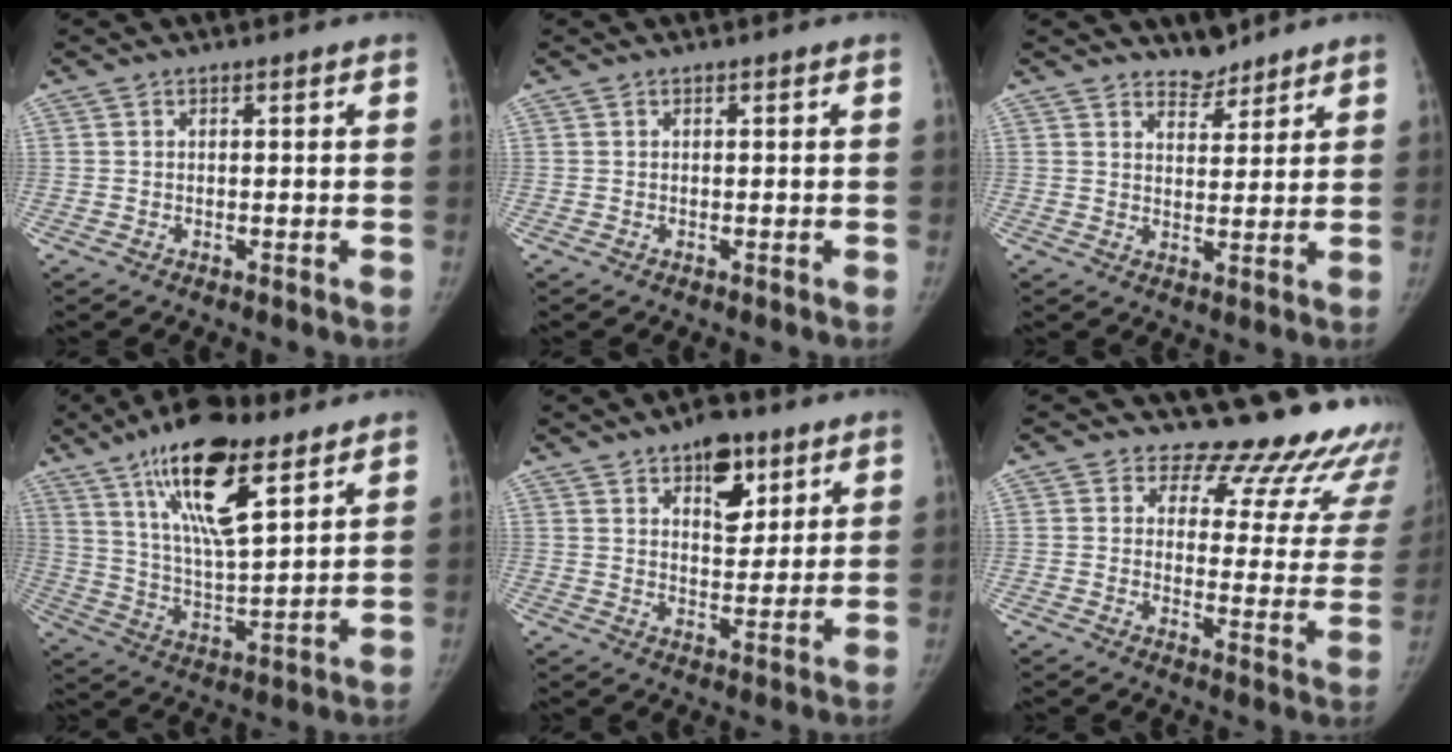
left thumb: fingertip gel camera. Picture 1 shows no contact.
{"total": 0.0}
{"total": 4.1, "force": [3.7, 1.6, 0.4], "torque": [0.014, -0.032, 0.062]}
{"total": 18.3, "force": [10.6, 6.0, 13.7], "torque": [-0.217, -0.046, 0.191]}
{"total": 9.5, "force": [5.3, 5.1, 6.0], "torque": [-0.056, -0.027, 0.080]}
{"total": 19.5, "force": [18.1, 6.2, 3.7], "torque": [0.013, -0.167, 0.196]}